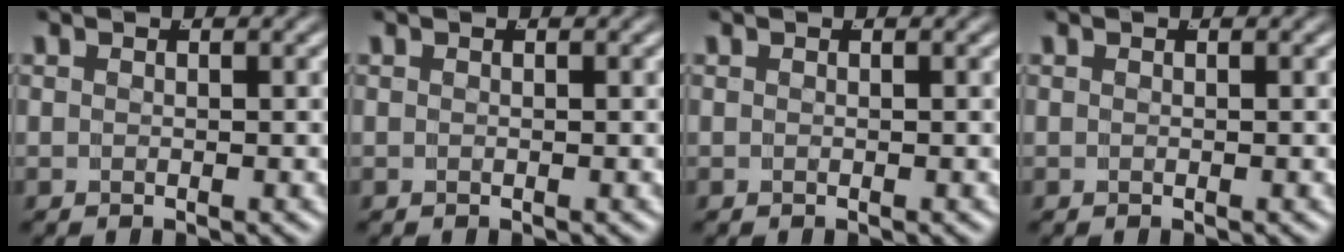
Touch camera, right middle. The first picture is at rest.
{"total": 0.0}
{"total": 0.0}
{"total": 0.0}